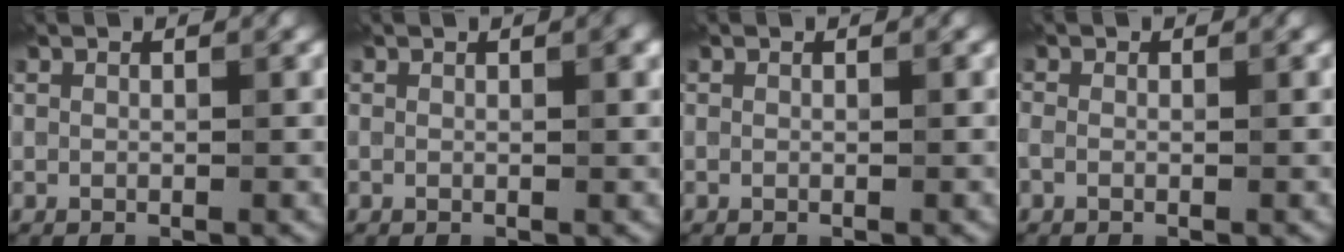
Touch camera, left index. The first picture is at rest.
{"total": 1.1, "force": [0.3, 0.2, 1.1], "torque": [-0.014, 0.000, 0.002]}
{"total": 0.0}
{"total": 0.8, "force": [-0.3, 0.5, 0.6], "torque": [-0.018, -0.006, -0.010]}